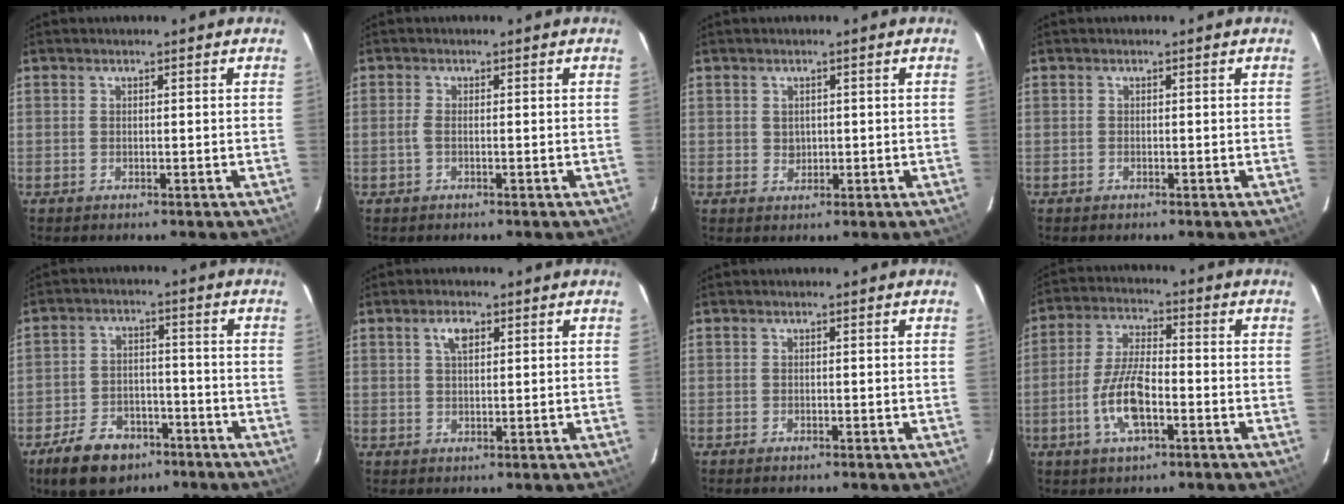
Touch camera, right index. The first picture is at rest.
{"total": 1.3, "force": [-0.3, 0.2, 1.2], "torque": [-0.026, 0.000, -0.007]}
{"total": 1.7, "force": [0.4, 1.6, 0.5], "torque": [-0.003, 0.004, 0.009]}
{"total": 0.0}
{"total": 11.7, "force": [-7.6, 7.1, 5.3], "torque": [-0.131, 0.010, -0.113]}
{"total": 3.1, "force": [1.3, 1.4, 2.4], "torque": [-0.044, 0.008, 0.025]}
{"total": 0.7, "force": [-0.6, 0.2, 0.3], "torque": [-0.008, -0.002, -0.012]}
{"total": 9.7, "force": [-3.5, 3.3, 8.4], "torque": [-0.175, 0.001, -0.067]}